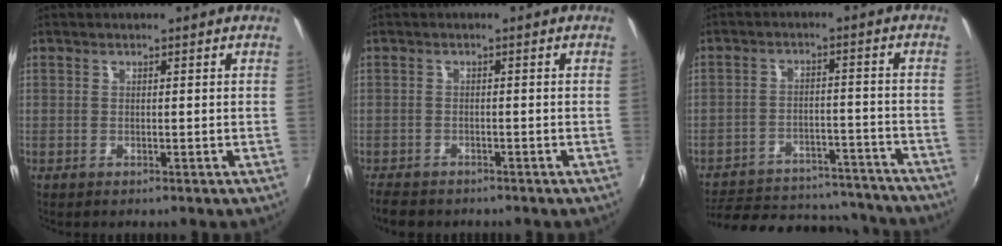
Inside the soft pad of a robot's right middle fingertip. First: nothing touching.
{"total": 4.9, "force": [-4.3, 1.9, 1.6], "torque": [-0.051, -0.017, -0.075]}
{"total": 22.4, "force": [-19.2, 8.5, 7.8], "torque": [-0.164, 0.027, -0.235]}